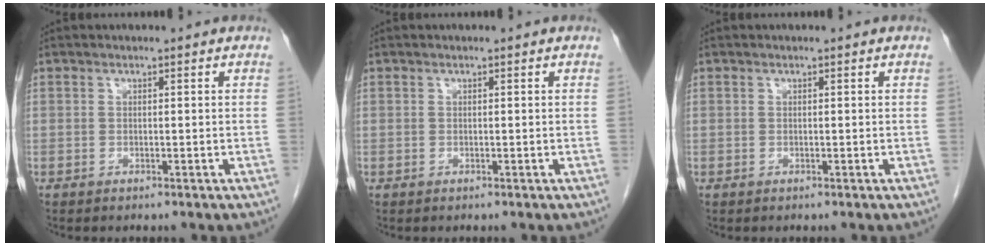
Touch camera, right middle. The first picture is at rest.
{"total": 0.0}
{"total": 0.0}